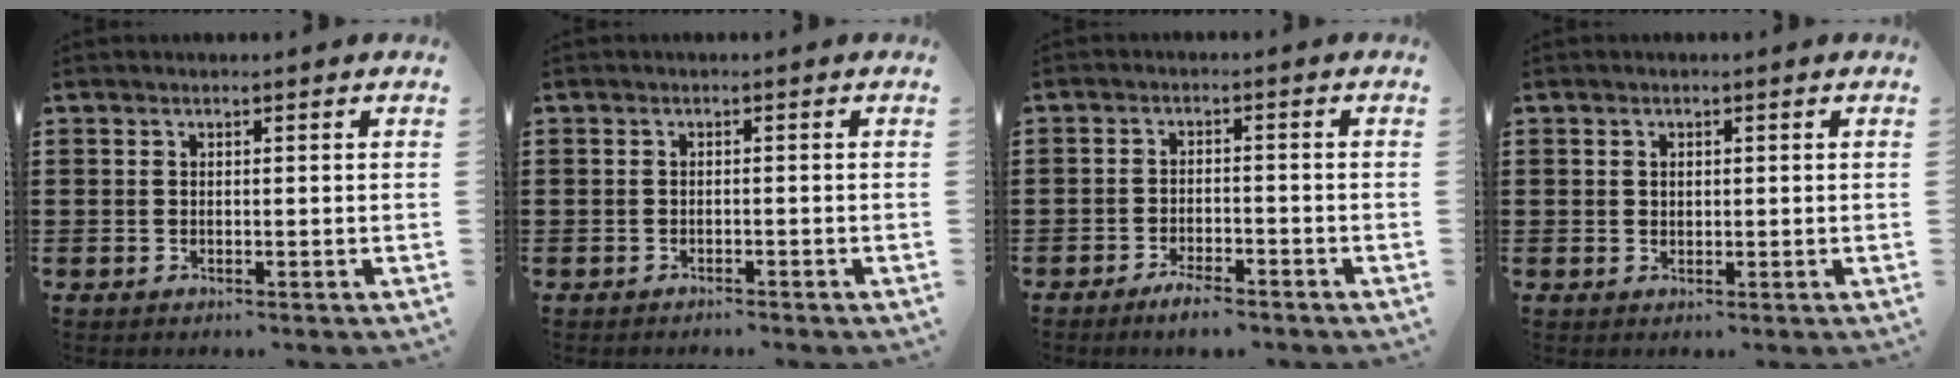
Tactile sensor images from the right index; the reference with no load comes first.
{"total": 1.0, "force": [-1.0, -0.3, 0.0], "torque": [-0.003, -0.002, -0.020]}
{"total": 3.1, "force": [-2.8, 0.2, 1.2], "torque": [-0.022, 0.004, -0.054]}
{"total": 0.7, "force": [0.2, 0.5, 0.4], "torque": [-0.011, 0.004, 0.005]}